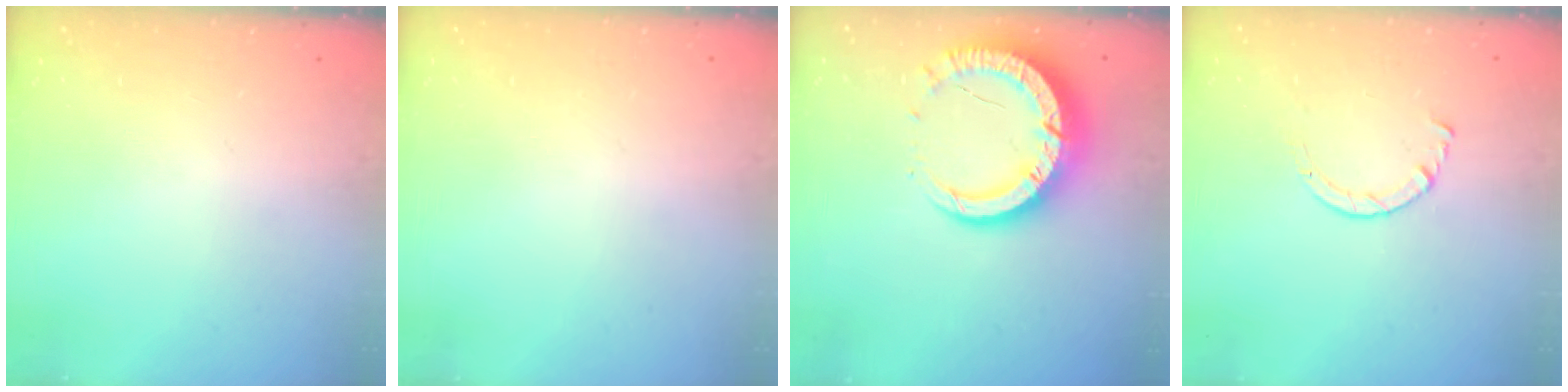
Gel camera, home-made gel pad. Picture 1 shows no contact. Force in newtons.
{"total": 2.6, "press": 2.6, "slide": 0.2}
{"total": 11.1, "press": 11.1, "slide": 1.0}
{"total": 2.9, "press": 2.8, "slide": 0.3}